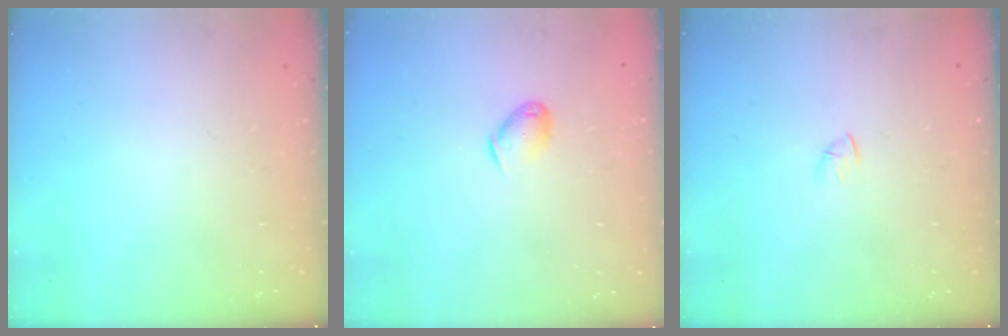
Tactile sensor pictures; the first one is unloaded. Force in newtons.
{"total": 6.6, "press": 6.5, "slide": 0.7}
{"total": 1.2, "press": 1.1, "slide": 0.3}